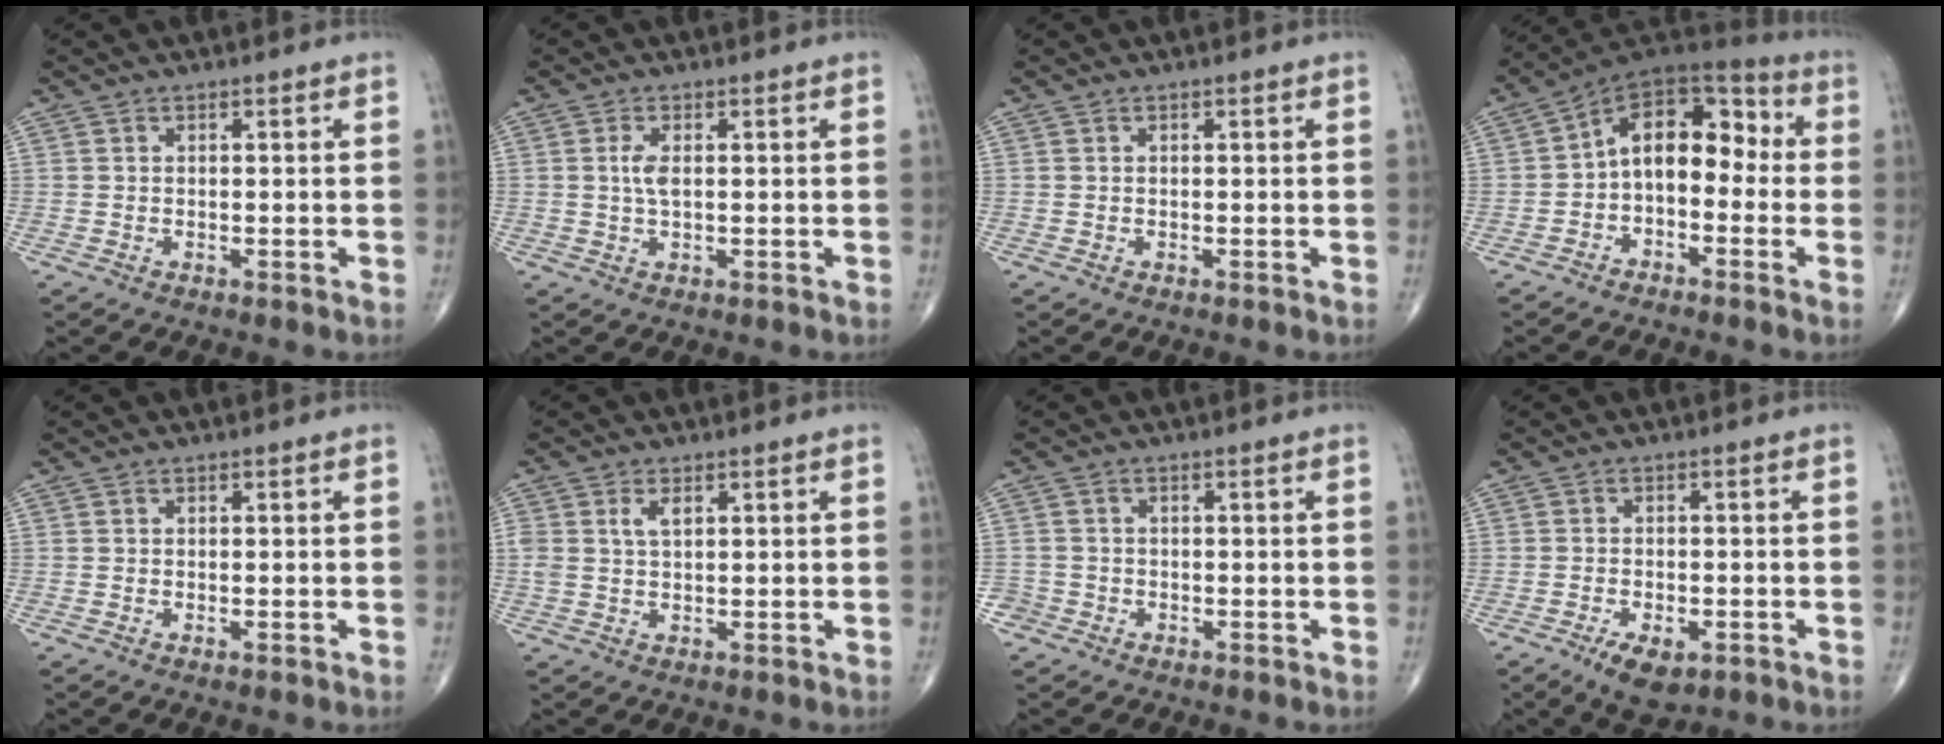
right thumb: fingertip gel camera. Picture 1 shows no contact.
{"total": 2.6, "force": [0.4, 1.0, 2.3], "torque": [-0.051, 0.000, 0.008]}
{"total": 0.0}
{"total": 12.9, "force": [-1.1, 8.1, 9.9], "torque": [-0.115, 0.057, -0.036]}
{"total": 0.0}
{"total": 2.9, "force": [1.1, 1.5, 2.2], "torque": [-0.044, 0.003, 0.026]}
{"total": 2.1, "force": [-1.2, 1.7, -0.3], "torque": [0.014, 0.009, -0.030]}
{"total": 6.1, "force": [-3.2, 3.0, 4.3], "torque": [-0.067, 0.004, -0.047]}